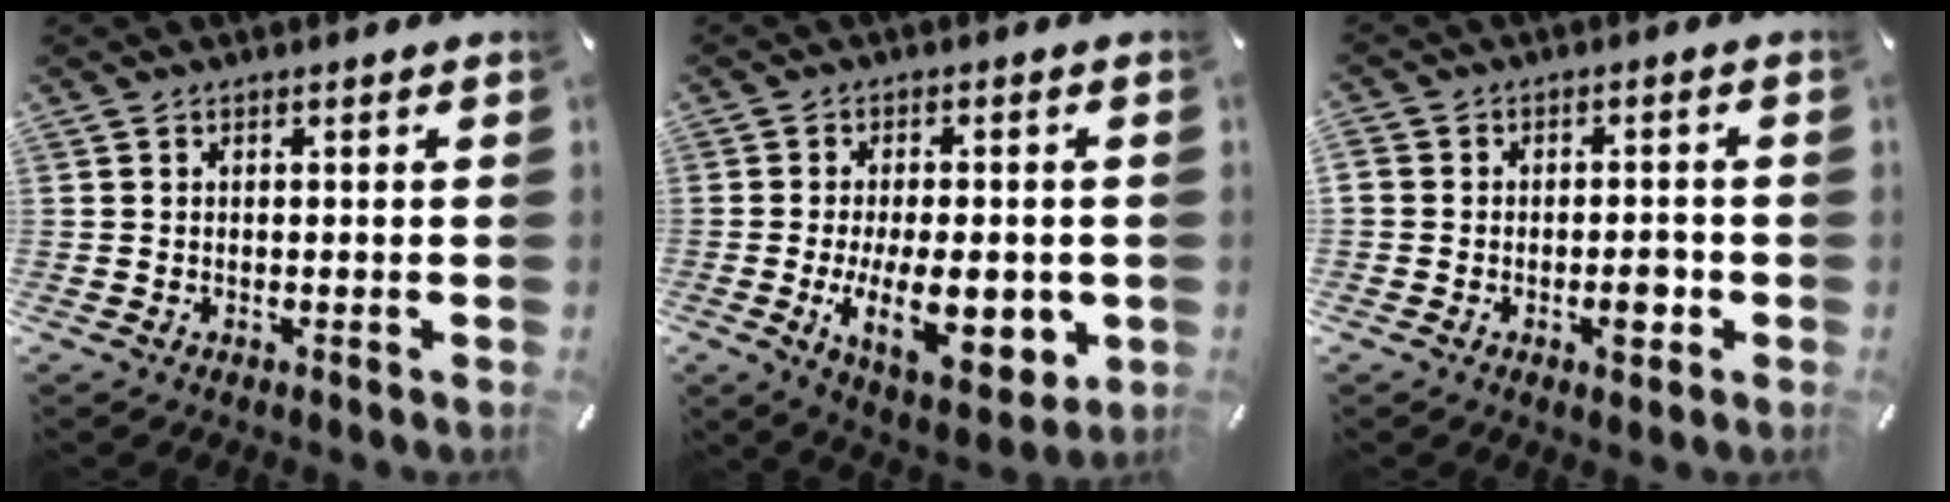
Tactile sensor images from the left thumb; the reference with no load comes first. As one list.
[{"total": 16.2, "force": [-2.7, 7.3, 14.3], "torque": [-0.235, -0.019, -0.034]}, {"total": 4.8, "force": [-1.8, 3.0, 3.3], "torque": [-0.050, 0.010, -0.029]}]